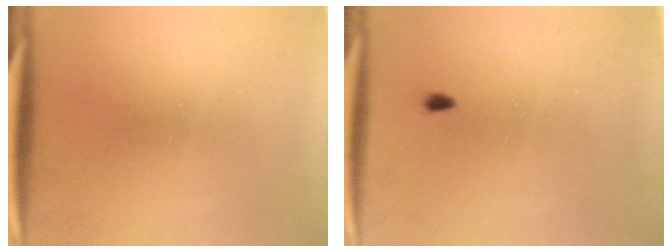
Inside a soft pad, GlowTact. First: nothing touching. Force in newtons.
{"total": 0.6}